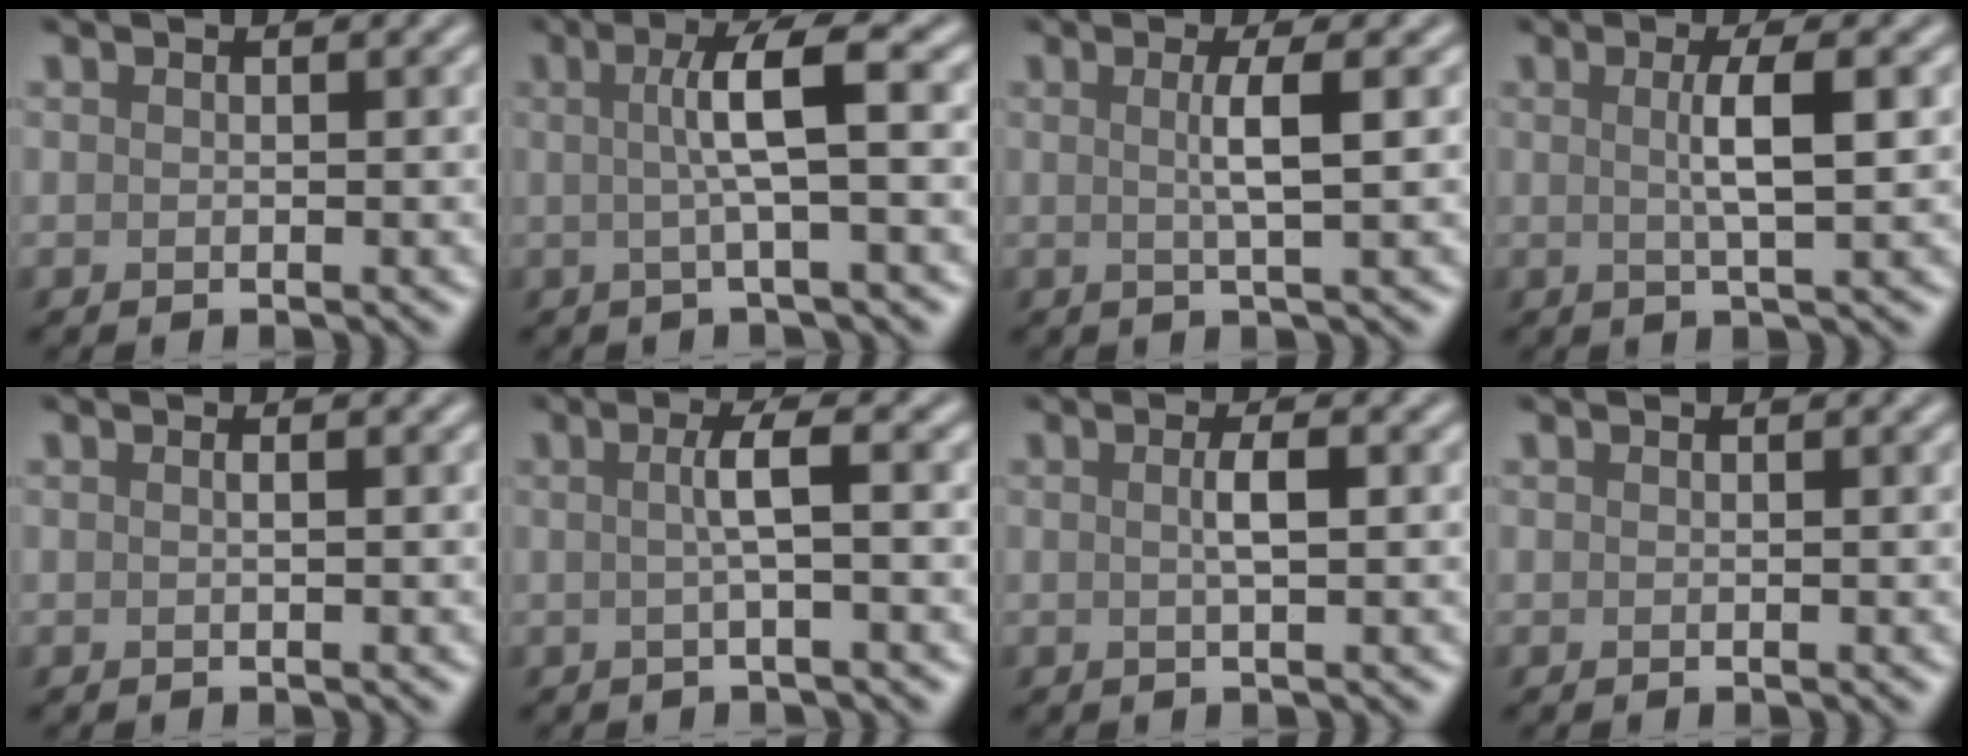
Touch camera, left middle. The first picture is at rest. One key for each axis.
{"total": 4.5, "fx": 0.3, "fy": 0.7, "fz": 4.4, "tx": -0.073, "ty": 0.008, "tz": 0.001}
{"total": 2.9, "fx": 0.4, "fy": 0.6, "fz": 2.8, "tx": -0.046, "ty": 0.004, "tz": 0.000}
{"total": 3.7, "fx": 0.5, "fy": 0.8, "fz": 3.6, "tx": -0.057, "ty": 0.003, "tz": 0.004}
{"total": 0.6, "fx": 0.1, "fy": 0.2, "fz": 0.6, "tx": -0.009, "ty": 0.001, "tz": -0.003}
{"total": 2.6, "fx": 0.1, "fy": 0.5, "fz": 2.5, "tx": -0.046, "ty": 0.003, "tz": -0.003}
{"total": 1.8, "fx": 0.1, "fy": 0.3, "fz": 1.8, "tx": -0.033, "ty": 0.005, "tz": 0.001}
{"total": 0.0}